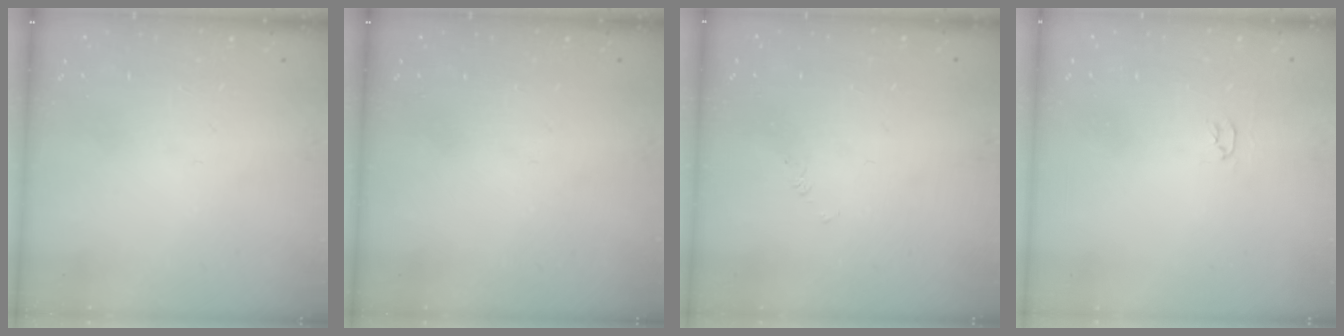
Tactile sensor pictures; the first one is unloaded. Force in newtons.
{"total": 0.0}
{"total": 1.7, "press": 1.7, "slide": 0.3}
{"total": 2.0, "press": 2.0, "slide": 0.3}